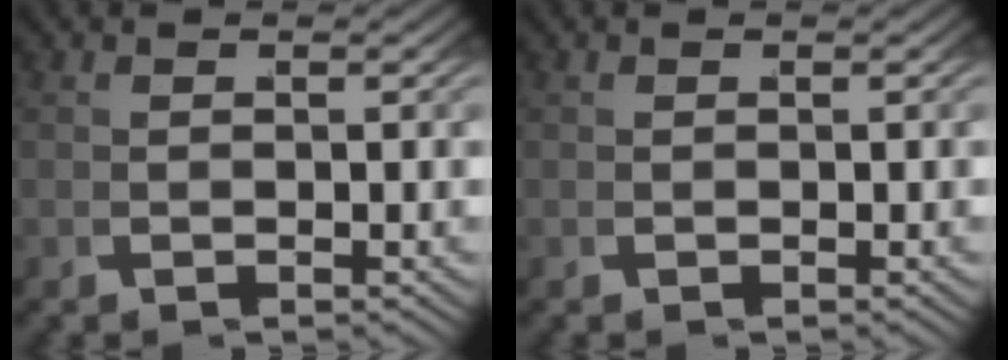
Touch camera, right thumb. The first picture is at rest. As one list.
[{"total": 0.0}]